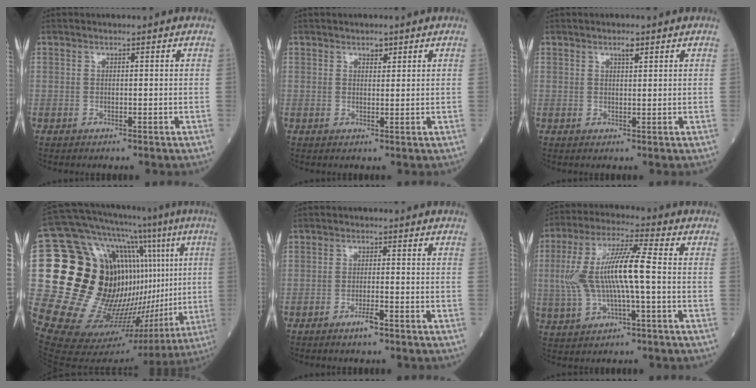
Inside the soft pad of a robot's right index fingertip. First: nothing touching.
{"total": 1.8, "force": [1.2, 1.0, 1.0], "torque": [-0.022, 0.001, 0.022]}
{"total": 1.9, "force": [1.2, 0.6, 1.4], "torque": [-0.032, 0.001, 0.022]}
{"total": 35.1, "force": [3.8, 13.0, 32.3], "torque": [-0.502, 0.053, 0.080]}
{"total": 2.9, "force": [-1.9, 0.4, 2.2], "torque": [-0.044, -0.002, -0.033]}
{"total": 13.2, "force": [-0.4, 2.7, 13.0], "torque": [-0.277, 0.018, -0.003]}